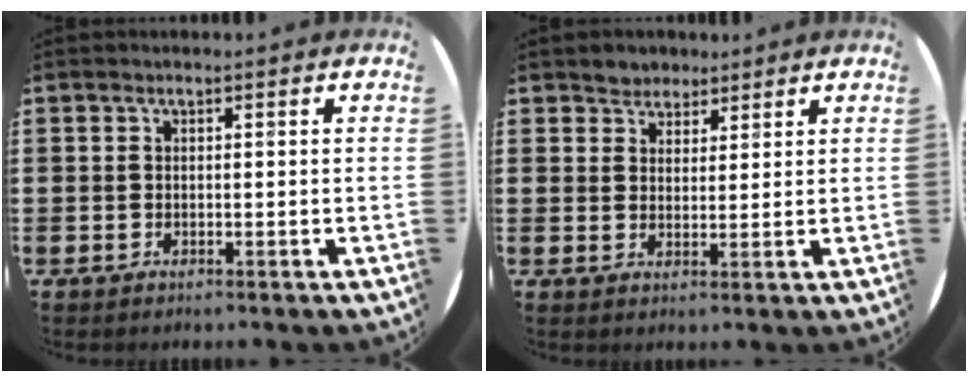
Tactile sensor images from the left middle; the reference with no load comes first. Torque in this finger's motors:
{"motor_torque": [0.18, -0.15, 0.02, 0.01]}